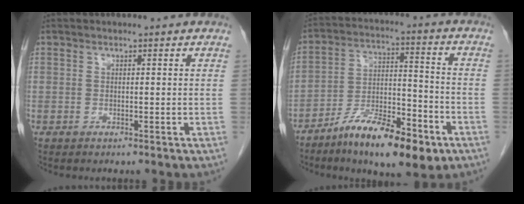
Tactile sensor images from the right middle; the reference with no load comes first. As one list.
[{"total": 14.4, "force": [-8.8, 3.8, 10.8], "torque": [-0.184, -0.004, -0.146]}]